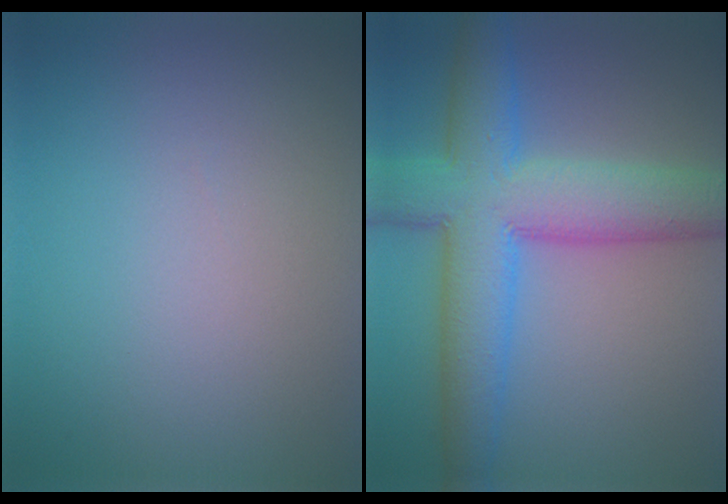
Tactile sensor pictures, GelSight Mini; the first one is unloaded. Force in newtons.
{"total": 10.2, "press": 10.2, "slide": 0.1}